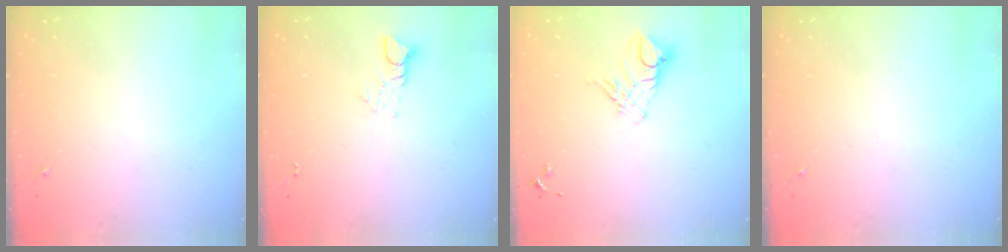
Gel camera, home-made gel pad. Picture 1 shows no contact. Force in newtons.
{"total": 3.8, "press": 3.8, "slide": 0.3}
{"total": 9.4, "press": 9.4, "slide": 0.9}
{"total": 0.0}